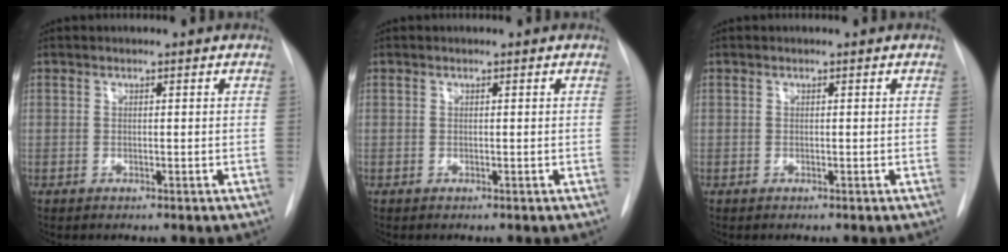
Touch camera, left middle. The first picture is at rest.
{"total": 0.0}
{"total": 0.0}